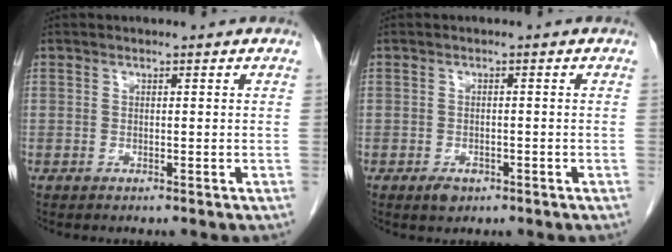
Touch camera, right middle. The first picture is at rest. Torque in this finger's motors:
{"motor_torque": [0.32, -0.34, 0.00, 0.03]}